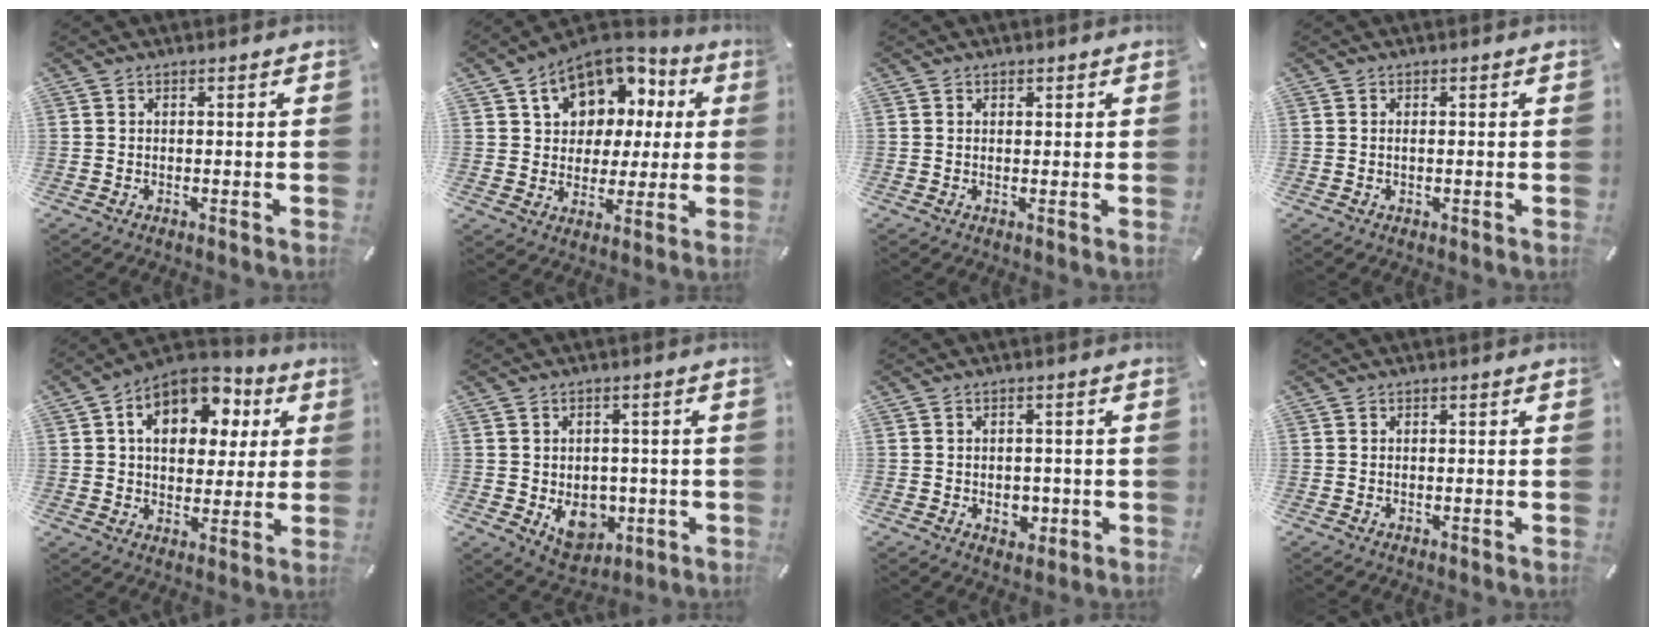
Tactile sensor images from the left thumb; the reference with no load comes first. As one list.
[{"total": 12.0, "force": [5.6, 9.7, 4.4], "torque": [-0.079, -0.034, 0.105]}, {"total": 1.0, "force": [0.5, 0.8, 0.2], "torque": [0.004, 0.001, 0.006]}, {"total": 0.7, "force": [0.0, 0.3, 0.6], "torque": [-0.013, -0.001, 0.000]}, {"total": 13.8, "force": [5.3, 9.9, 8.1], "torque": [-0.125, -0.016, 0.094]}, {"total": 9.5, "force": [-2.1, 7.6, 5.2], "torque": [-0.056, 0.001, -0.033]}, {"total": 4.0, "force": [-0.7, 3.2, 2.2], "torque": [-0.013, -0.005, -0.016]}, {"total": 0.0}]